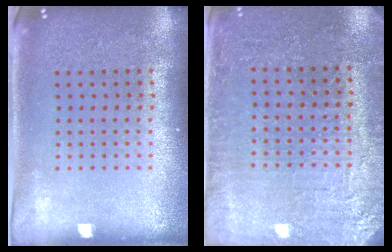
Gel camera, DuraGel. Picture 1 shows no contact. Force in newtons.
{"total": 3.0, "press": 3.0, "slide": 0.3}